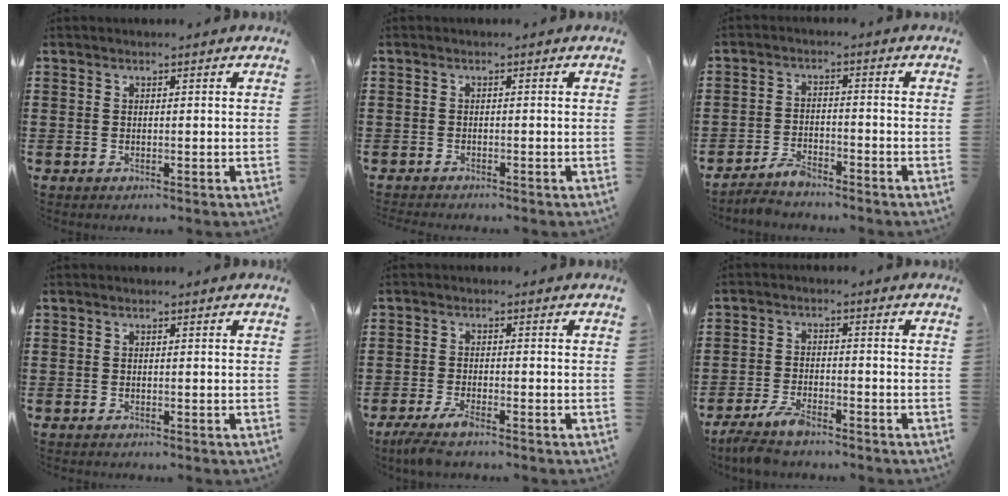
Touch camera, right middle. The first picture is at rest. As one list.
[{"total": 0.7, "force": [-0.7, -0.1, 0.0], "torque": [-0.003, -0.003, -0.014]}, {"total": 3.5, "force": [-3.3, 0.6, 0.8], "torque": [-0.025, 0.003, -0.070]}, {"total": 0.0}, {"total": 3.3, "force": [-2.6, 0.2, 2.0], "torque": [-0.049, -0.009, -0.051]}, {"total": 4.3, "force": [-3.8, 0.8, 1.9], "torque": [-0.054, -0.007, -0.080]}]